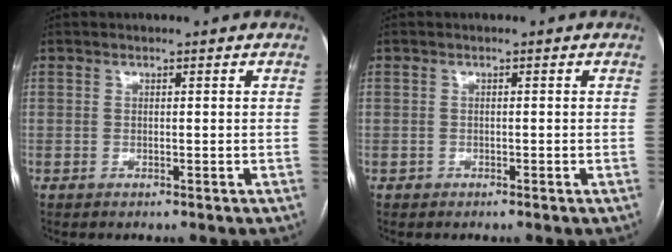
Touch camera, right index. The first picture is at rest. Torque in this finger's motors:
{"motor_torque": [-1.53, -0.62, -1.05, -0.21]}